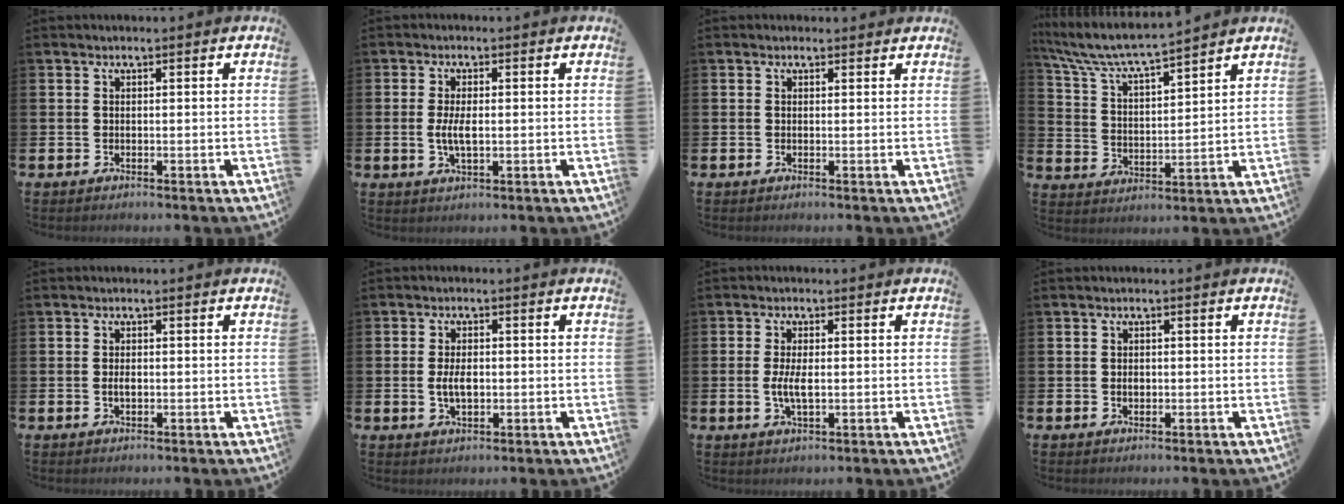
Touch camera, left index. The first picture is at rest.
{"total": 3.5, "force": [-0.1, 1.5, 3.1], "torque": [-0.057, 0.004, -0.004]}
{"total": 0.5, "force": [0.4, 0.3, 0.1], "torque": [0.009, -0.001, 0.004]}
{"total": 6.8, "force": [6.4, 0.4, 2.3], "torque": [-0.071, -0.045, 0.106]}
{"total": 1.3, "force": [-0.1, 0.7, 1.1], "torque": [-0.019, 0.004, -0.005]}
{"total": 3.4, "force": [-0.1, 1.9, 2.8], "torque": [-0.044, 0.001, -0.005]}
{"total": 3.7, "force": [-0.3, 1.5, 3.3], "torque": [-0.065, 0.000, -0.010]}
{"total": 1.2, "force": [-0.1, 0.9, 0.9], "torque": [-0.007, 0.002, -0.006]}